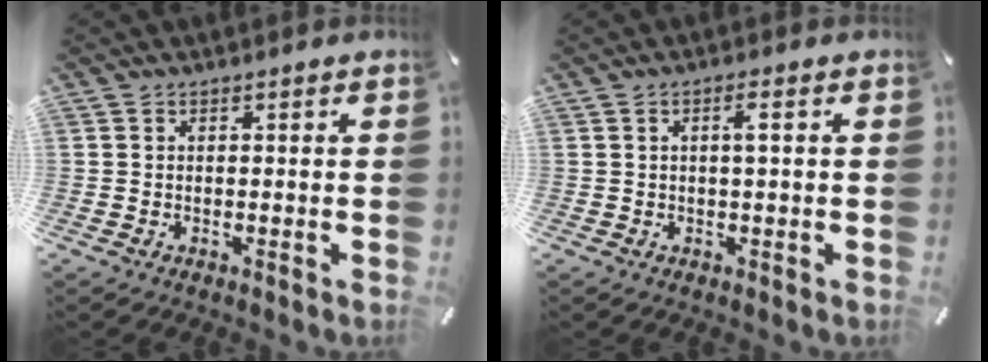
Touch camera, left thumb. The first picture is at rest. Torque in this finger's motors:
{"motor_torque": [0.08, -0.17, 0.06, 0.11, 0.00]}